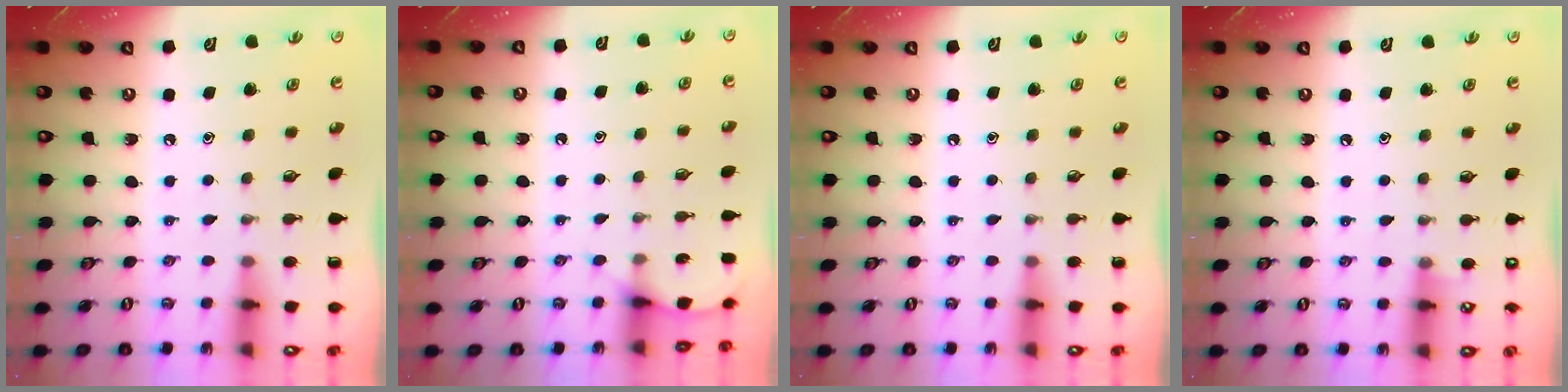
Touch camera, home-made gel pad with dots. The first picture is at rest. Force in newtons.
{"total": 6.9, "press": 6.9, "slide": 0.7}
{"total": 0.0}
{"total": 3.7, "press": 3.6, "slide": 0.4}